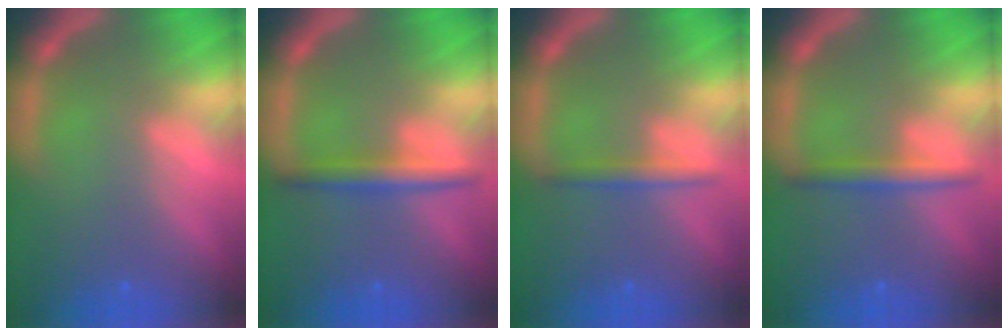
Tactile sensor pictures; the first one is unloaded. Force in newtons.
{"total": 3.0}
{"total": 1.9}
{"total": 2.5}